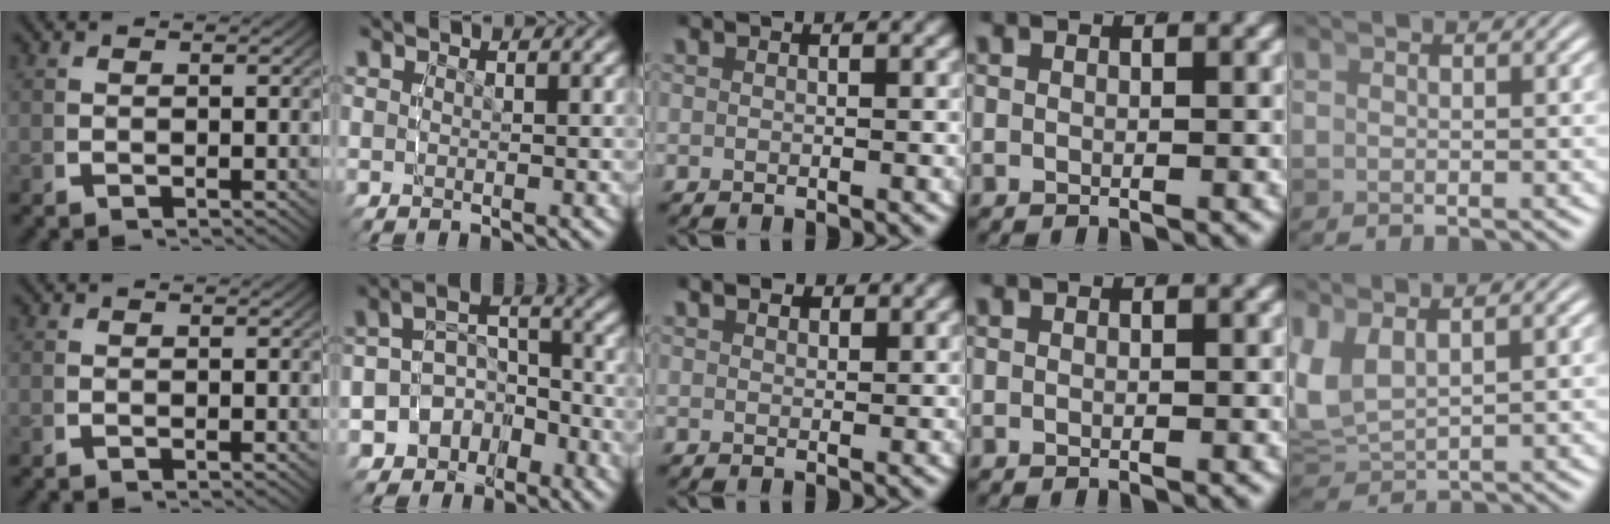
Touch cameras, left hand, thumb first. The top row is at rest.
{"index": {"total": 9.9, "force": [-4.4, 8.2, 3.2], "torque": [-0.072, -0.041, -0.082]}, "middle": {"total": 1.6, "force": [1.3, 0.7, 0.6], "torque": [-0.005, -0.001, 0.022]}, "little": {"total": 6.6, "force": [1.0, 5.4, 3.7], "torque": [-0.117, -0.013, 0.028]}}